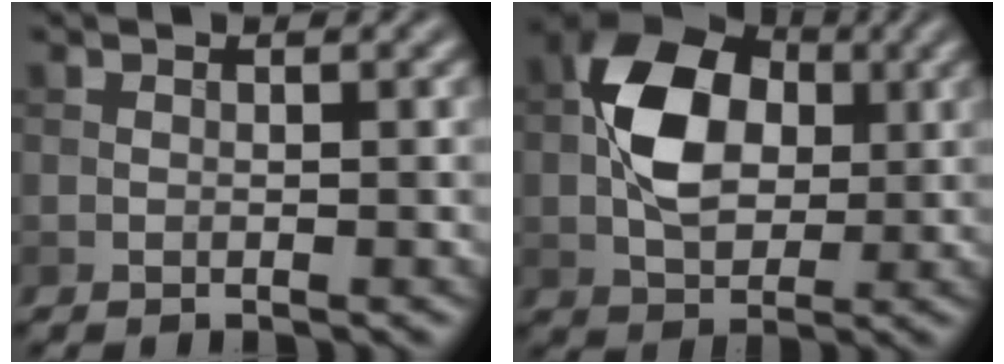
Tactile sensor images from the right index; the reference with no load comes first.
{"total": 8.5, "force": [0.8, 5.8, 6.1], "torque": [-0.116, 0.011, 0.008]}